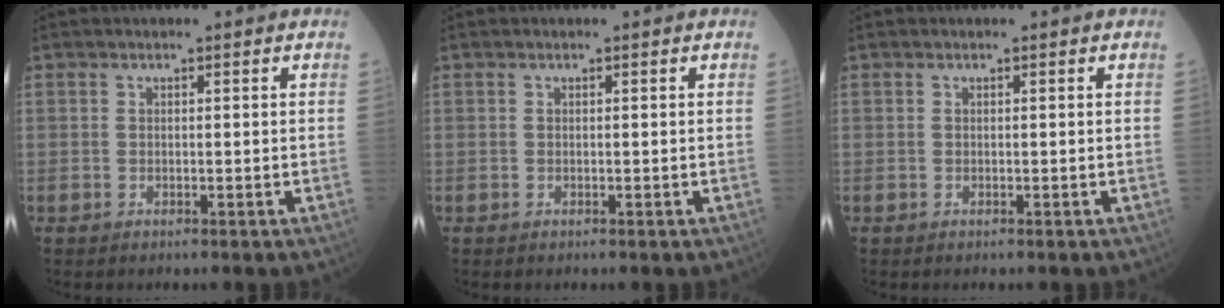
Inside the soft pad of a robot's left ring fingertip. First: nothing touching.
{"total": 0.0}
{"total": 0.0}